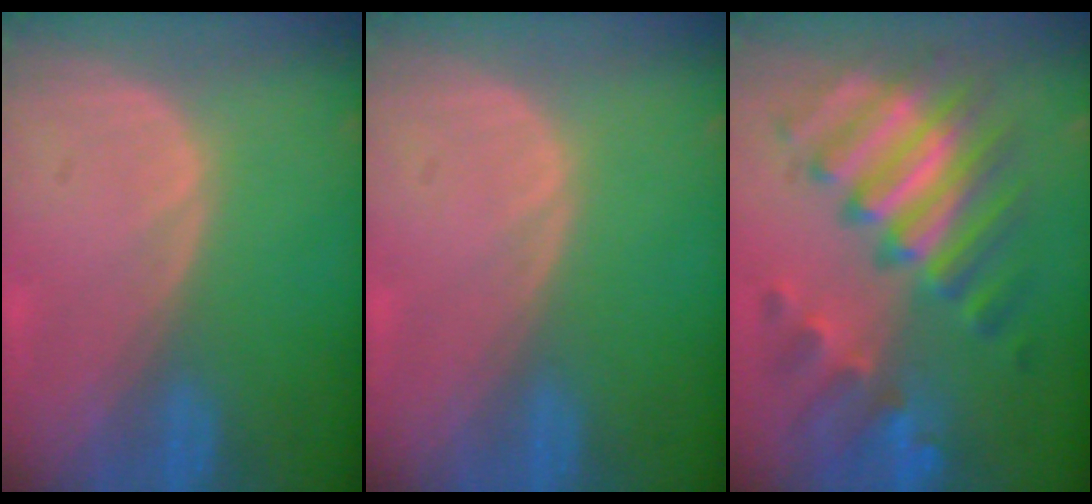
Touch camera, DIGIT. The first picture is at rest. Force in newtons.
{"total": 0.0}
{"total": 11.3, "press": 11.2, "slide": 1.2}